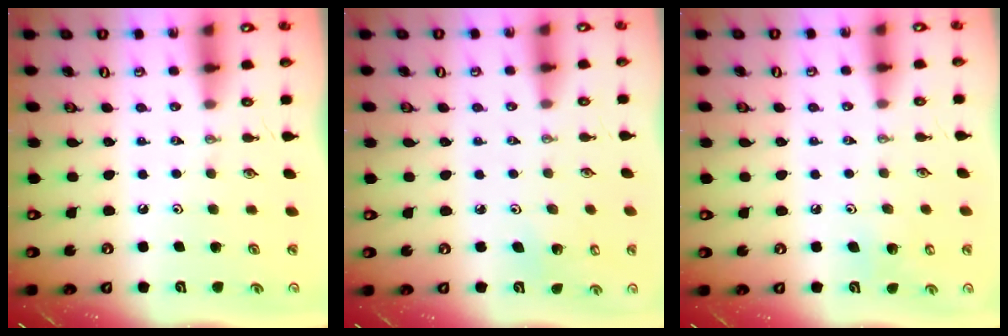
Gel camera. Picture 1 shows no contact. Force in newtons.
{"total": 3.0, "press": 2.9, "slide": 0.5}
{"total": 6.8, "press": 6.7, "slide": 0.8}